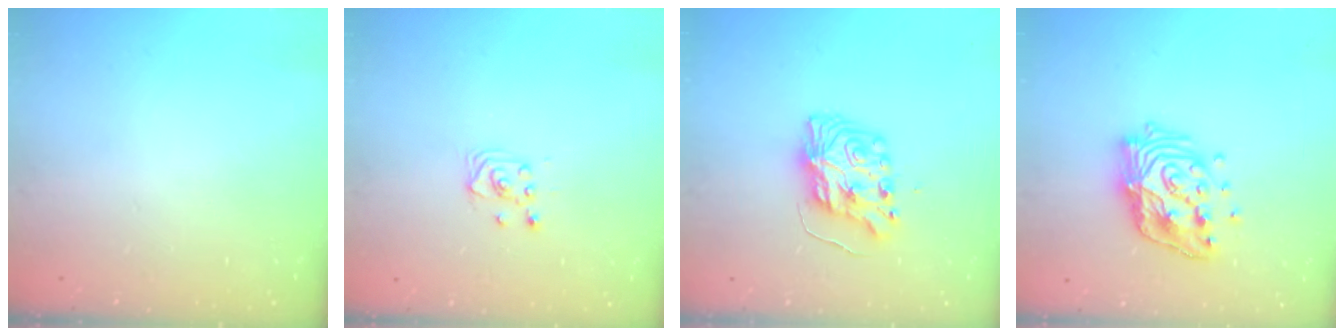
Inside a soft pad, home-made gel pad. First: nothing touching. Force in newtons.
{"total": 2.9, "press": 2.9, "slide": 0.4}
{"total": 8.5, "press": 8.5, "slide": 0.6}
{"total": 16.7, "press": 16.7, "slide": 1.4}